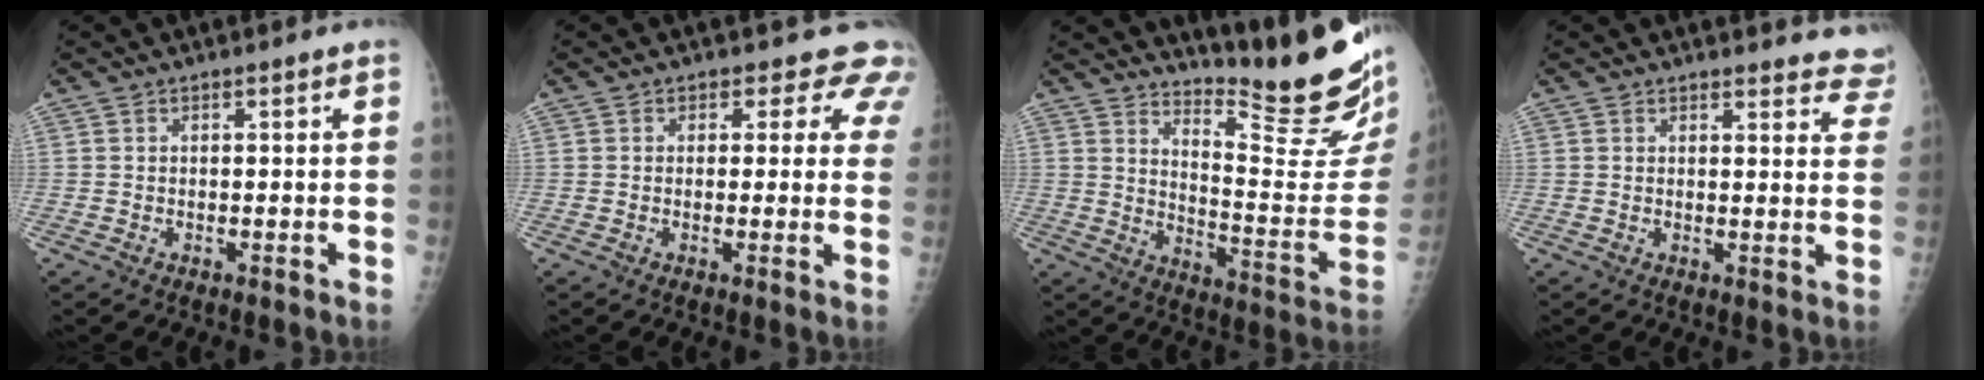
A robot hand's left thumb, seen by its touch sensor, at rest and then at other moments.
{"total": 6.2, "force": [4.8, 3.8, 1.1], "torque": [0.033, -0.018, 0.030]}
{"total": 21.2, "force": [17.7, 2.5, 11.4], "torque": [-0.139, -0.177, 0.245]}
{"total": 9.7, "force": [9.2, 2.6, 1.2], "torque": [0.035, -0.053, 0.071]}